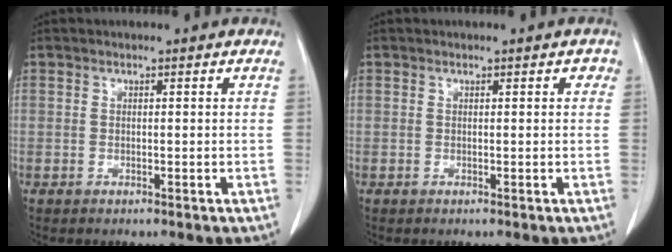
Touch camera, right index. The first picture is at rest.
{"total": 0.8, "force": [0.3, 0.5, 0.5], "torque": [0.004, 0.004, 0.001]}